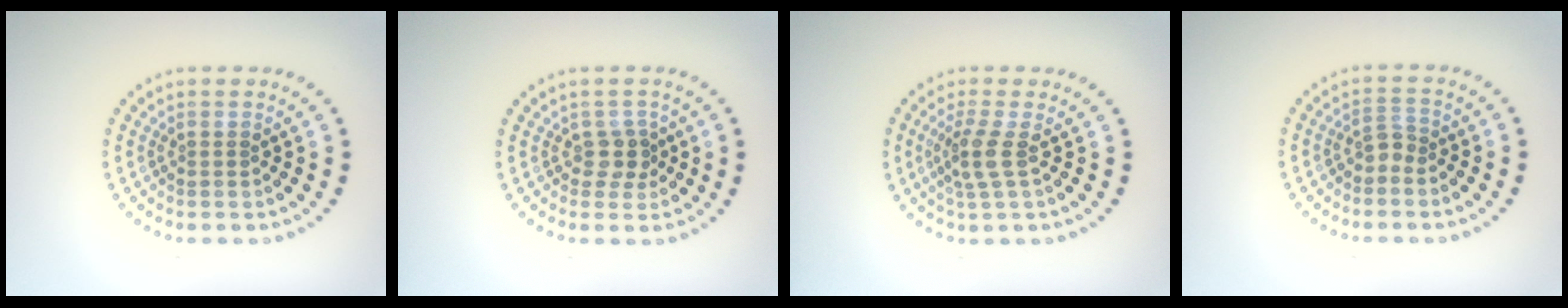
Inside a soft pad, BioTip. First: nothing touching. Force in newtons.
{"total": 1.7, "press": 1.4, "slide": 1.0}
{"total": 2.3, "press": 1.9, "slide": 1.4}
{"total": 1.4, "press": 1.1, "slide": 0.9}